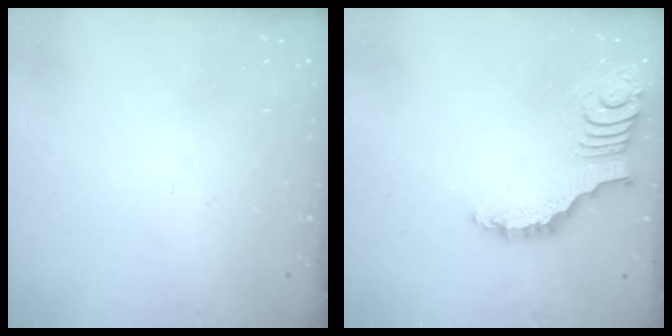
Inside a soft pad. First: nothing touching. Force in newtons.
{"total": 3.6, "press": 3.6, "slide": 0.2}